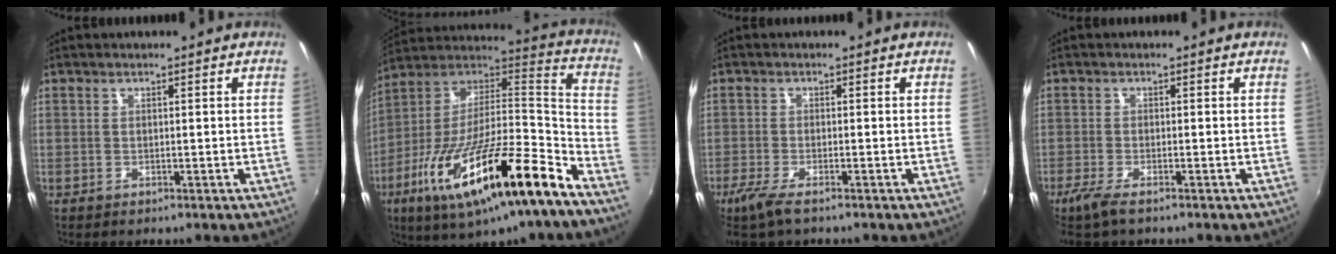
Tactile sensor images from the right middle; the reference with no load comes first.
{"total": 27.2, "force": [-14.9, 5.6, 22.0], "torque": [-0.362, -0.037, -0.260]}
{"total": 5.2, "force": [-3.6, 0.8, 3.6], "torque": [-0.088, -0.019, -0.071]}
{"total": 4.2, "force": [-3.0, 0.5, 3.0], "torque": [-0.072, -0.015, -0.058]}